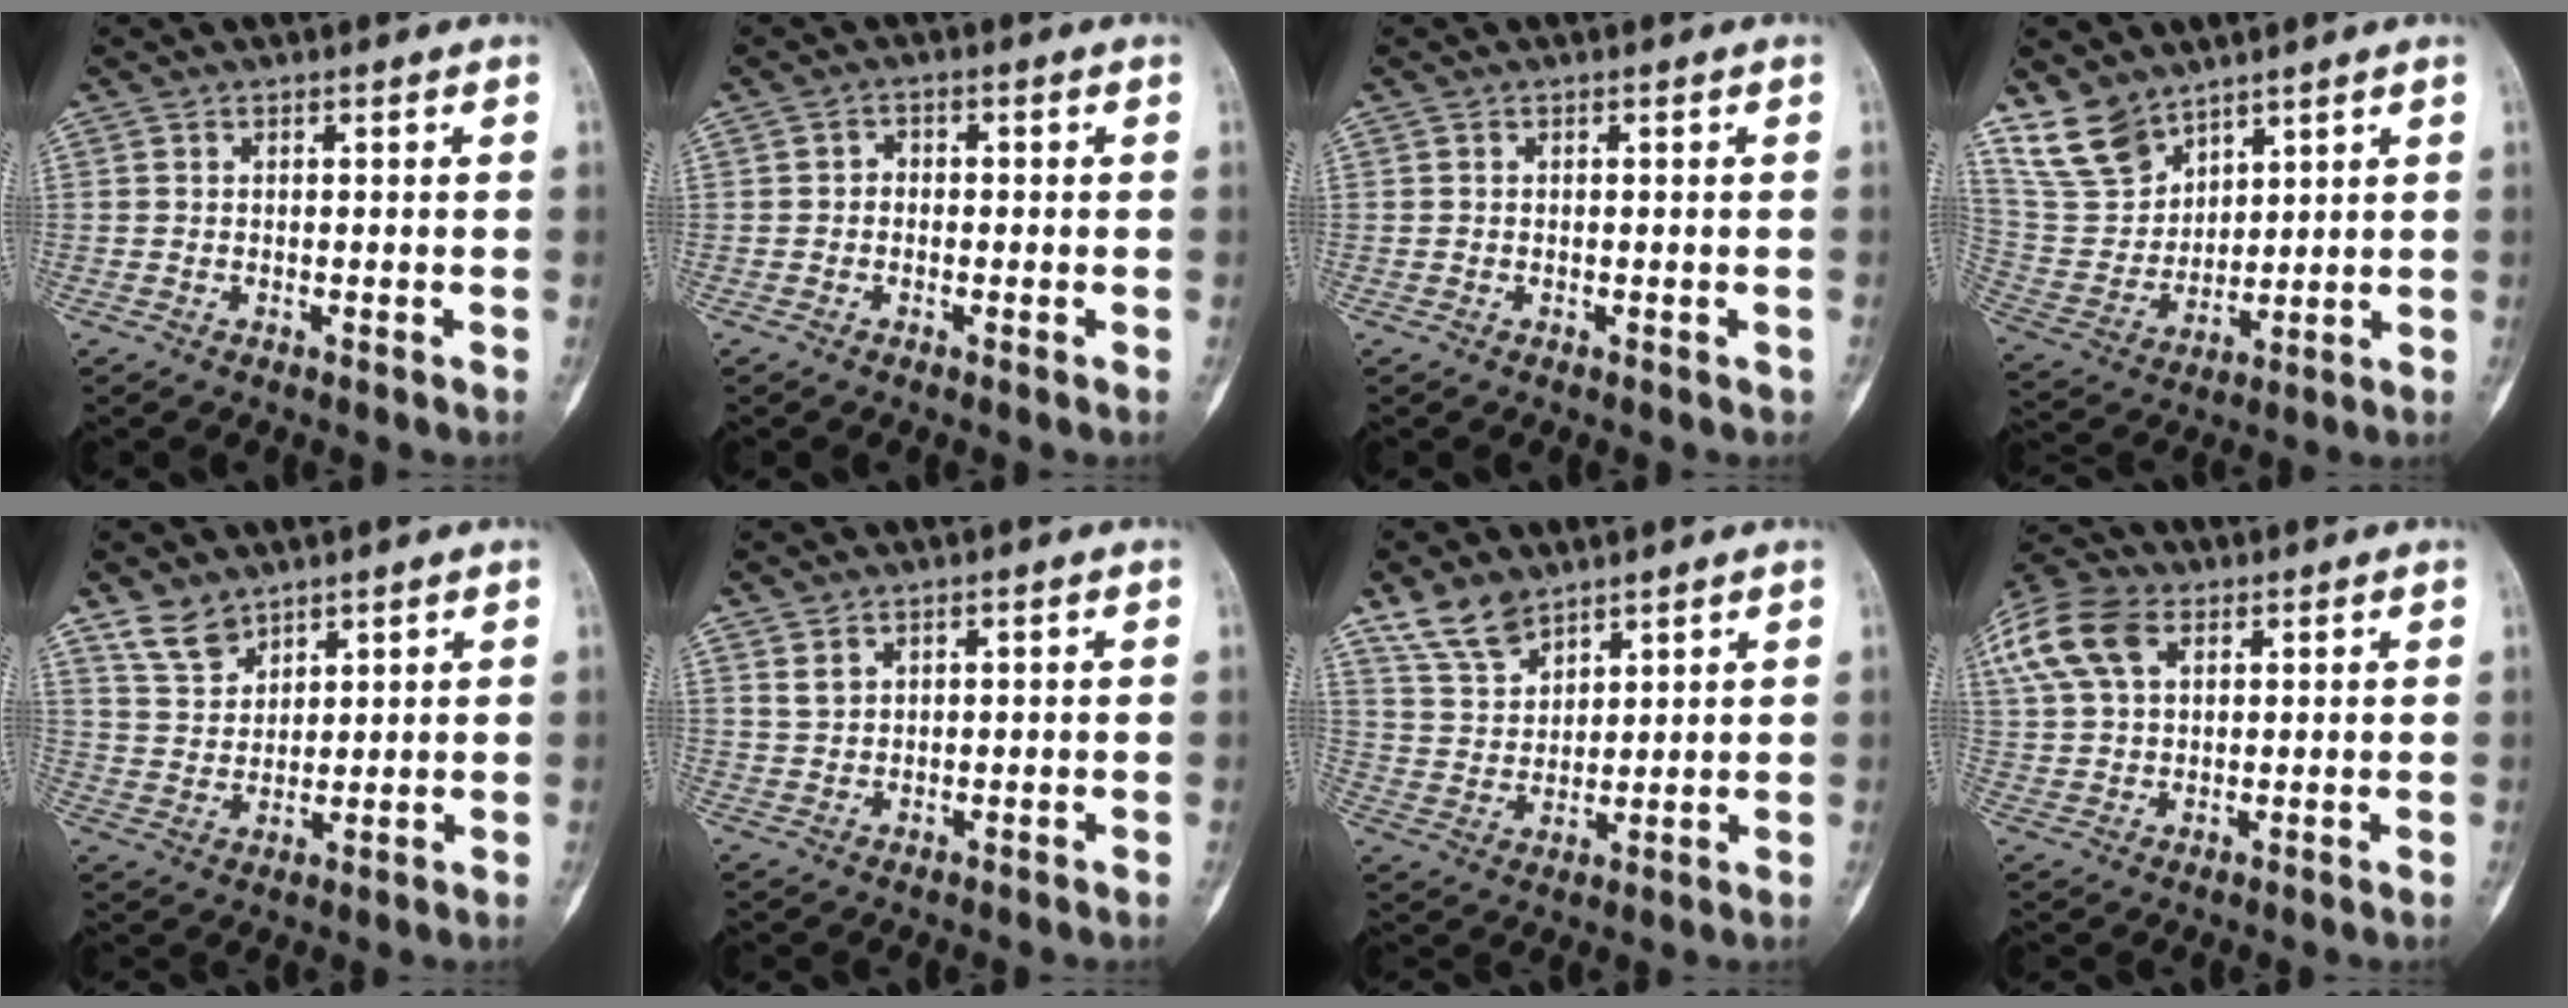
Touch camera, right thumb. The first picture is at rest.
{"total": 1.5, "force": [-0.4, 1.3, 0.7], "torque": [0.000, 0.006, -0.014]}
{"total": 0.0}
{"total": 10.8, "force": [8.2, 6.1, 3.4], "torque": [-0.056, -0.044, 0.186]}
{"total": 6.2, "force": [4.8, 3.5, 1.9], "torque": [-0.020, -0.027, 0.102]}
{"total": 2.0, "force": [1.4, 1.2, 0.8], "torque": [-0.009, -0.007, 0.033]}
{"total": 8.1, "force": [6.1, 4.3, 3.3], "torque": [-0.044, -0.028, 0.126]}
{"total": 14.9, "force": [6.1, 9.8, 9.4], "torque": [-0.212, 0.022, 0.114]}